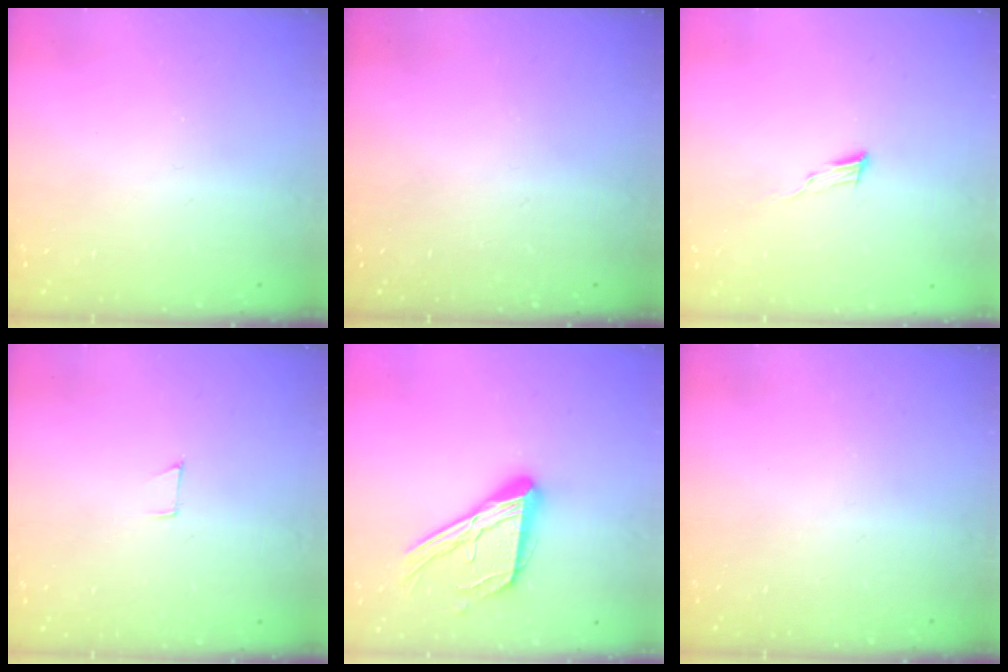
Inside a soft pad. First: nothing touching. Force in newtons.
{"total": 0.0}
{"total": 4.8, "press": 4.7, "slide": 1.0}
{"total": 4.1, "press": 4.1, "slide": 0.3}
{"total": 17.1, "press": 17.0, "slide": 1.6}
{"total": 0.0}